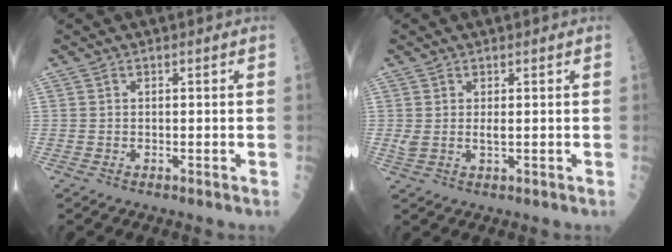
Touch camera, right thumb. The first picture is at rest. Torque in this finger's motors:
{"motor_torque": [0.01, 0.01, 0.16, -0.04, 0.00]}